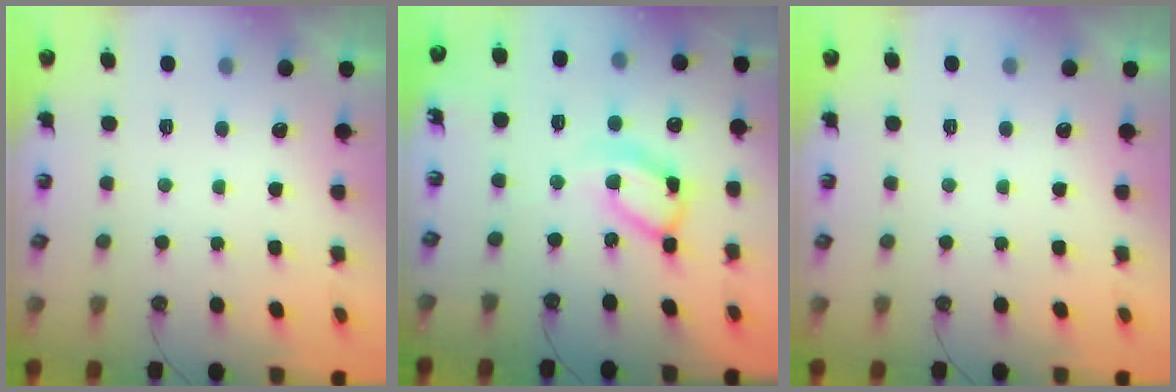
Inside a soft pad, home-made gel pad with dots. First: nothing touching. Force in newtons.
{"total": 13.6, "press": 13.5, "slide": 1.0}
{"total": 0.0}